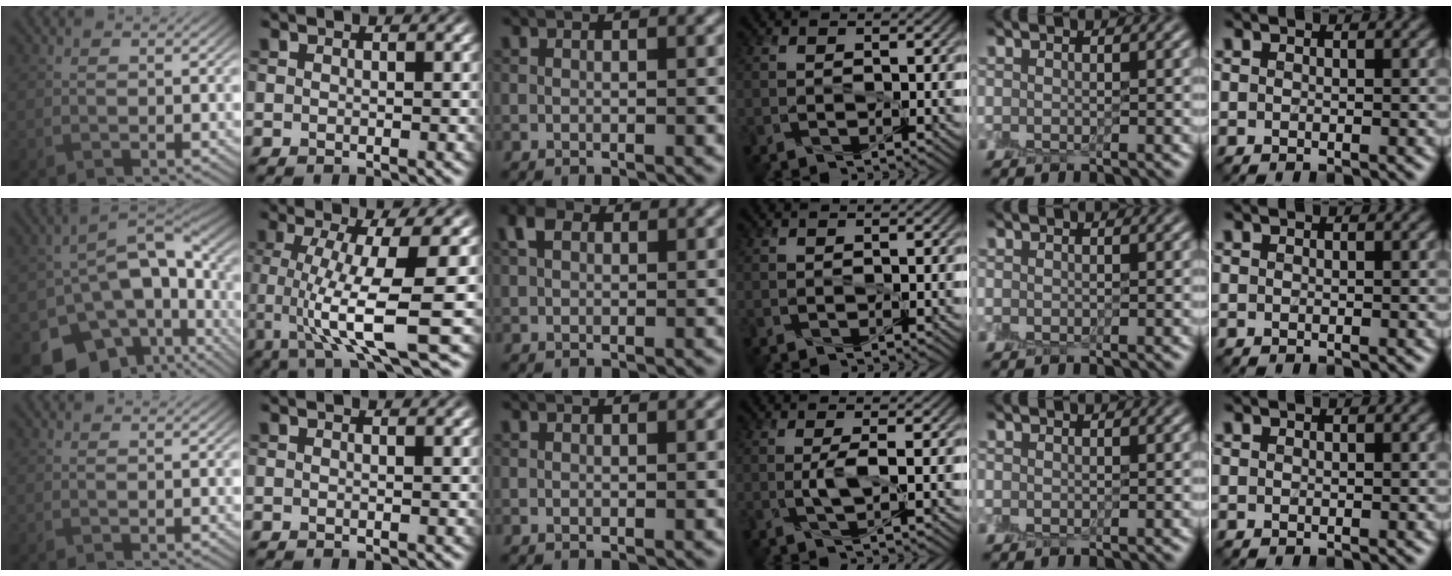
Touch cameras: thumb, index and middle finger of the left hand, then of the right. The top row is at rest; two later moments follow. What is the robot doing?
{"motion": "peel", "object": "lint roller sheet"}